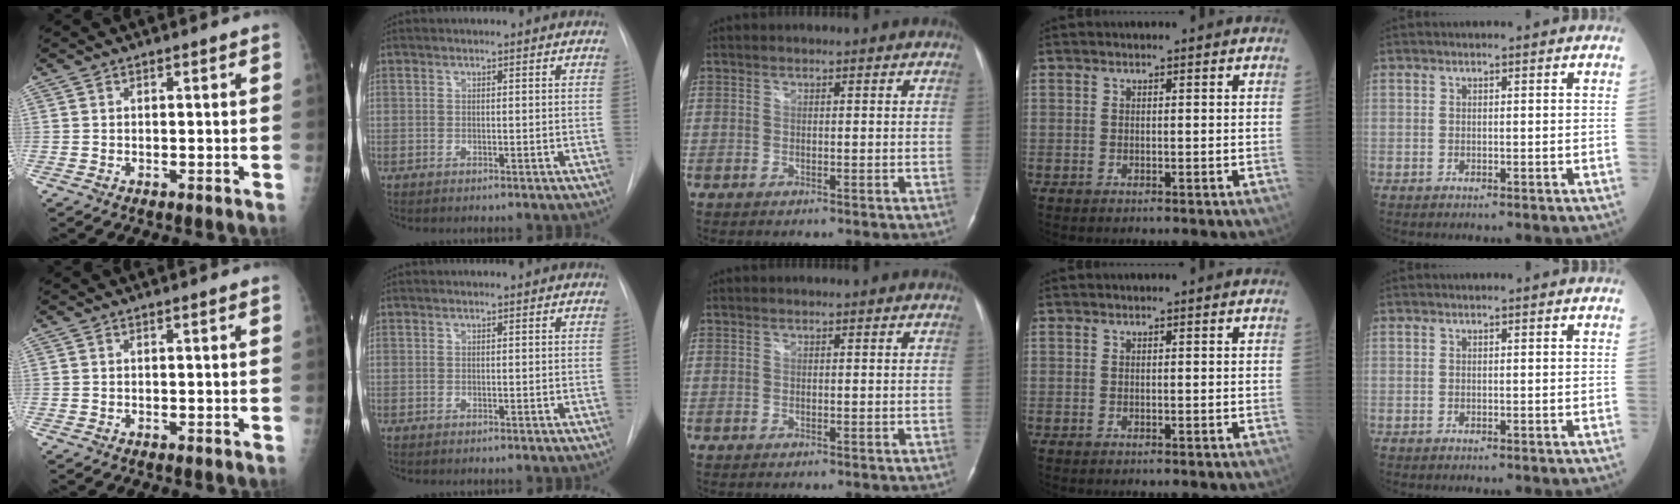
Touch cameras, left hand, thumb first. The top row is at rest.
{}